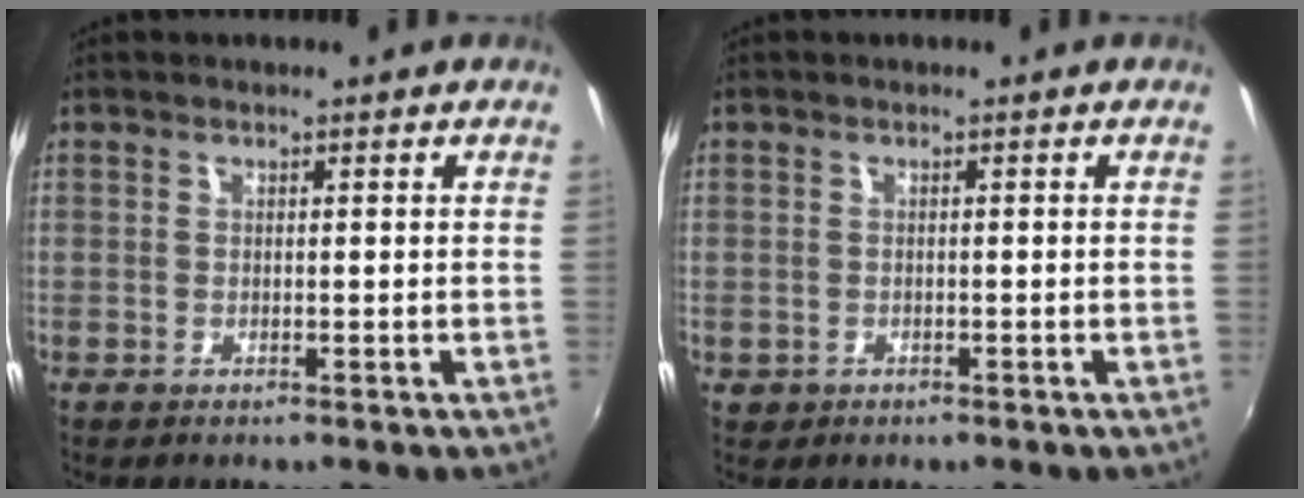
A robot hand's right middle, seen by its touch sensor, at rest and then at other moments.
{"total": 1.5, "force": [-0.5, 1.3, 0.5], "torque": [-0.014, -0.003, -0.006]}